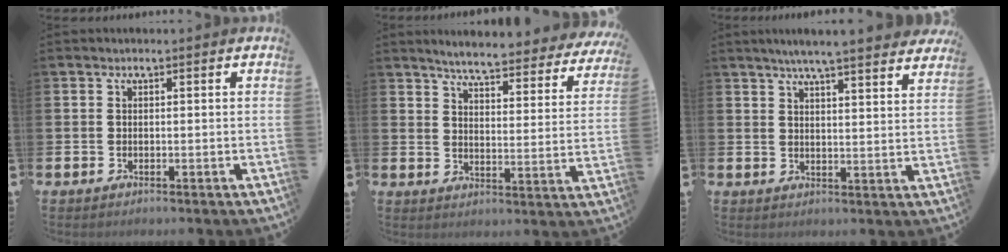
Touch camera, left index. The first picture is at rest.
{"total": 5.3, "force": [5.0, 0.3, 1.6], "torque": [-0.045, -0.044, 0.079]}
{"total": 5.7, "force": [5.4, -0.3, 1.9], "torque": [-0.038, -0.029, 0.092]}